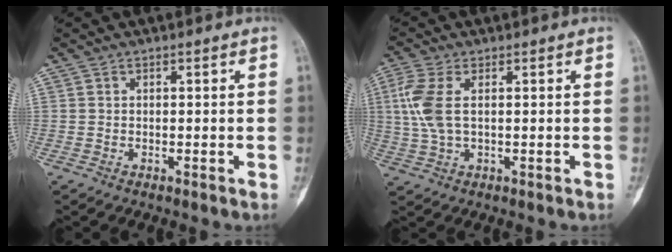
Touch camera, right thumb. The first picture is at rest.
{"total": 7.2, "force": [1.2, 3.4, 6.2], "torque": [-0.166, 0.007, 0.024]}